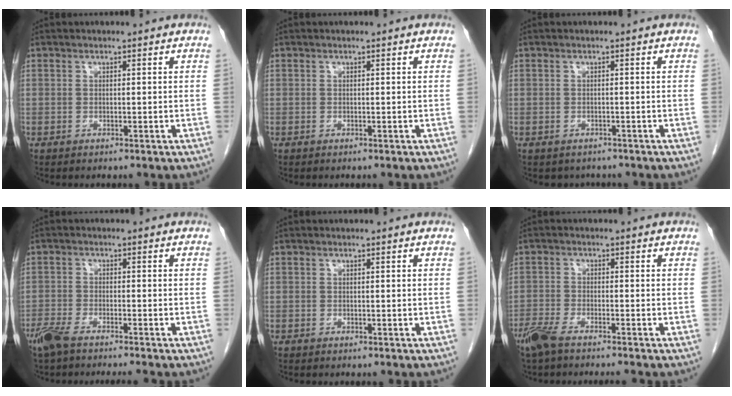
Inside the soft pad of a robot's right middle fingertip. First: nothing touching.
{"total": 0.0}
{"total": 2.4, "force": [-2.0, 1.3, 0.1], "torque": [-0.001, 0.003, -0.026]}
{"total": 6.6, "force": [-5.5, 0.4, 3.5], "torque": [-0.059, -0.015, -0.096]}
{"total": 0.0}
{"total": 5.9, "force": [-4.9, 0.4, 3.2], "torque": [-0.059, -0.015, -0.089]}